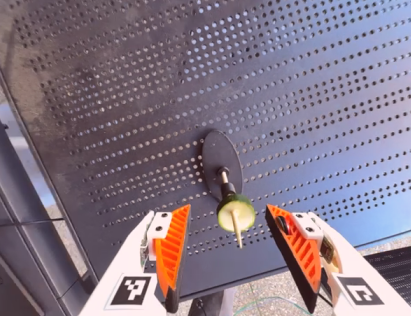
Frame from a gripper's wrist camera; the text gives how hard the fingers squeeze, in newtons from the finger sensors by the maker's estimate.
{"total": 0.0}